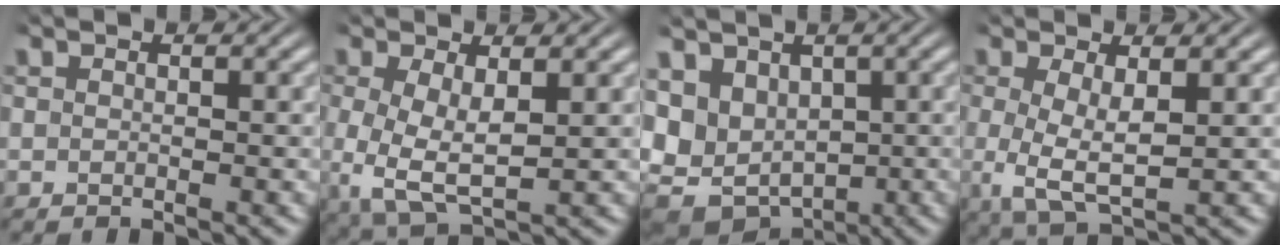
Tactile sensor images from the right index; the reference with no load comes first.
{"total": 6.0, "force": [-0.7, 4.0, 4.4], "torque": [-0.119, -0.039, 0.013]}
{"total": 9.6, "force": [-1.2, 8.1, 5.0], "torque": [-0.136, -0.051, -0.002]}
{"total": 4.7, "force": [-0.4, 2.6, 4.0], "torque": [-0.096, -0.031, 0.013]}